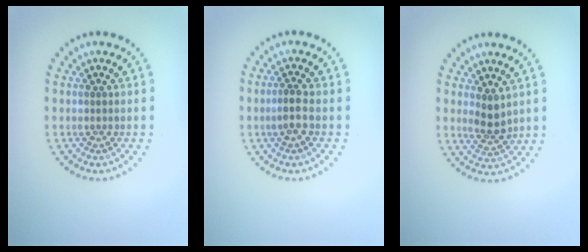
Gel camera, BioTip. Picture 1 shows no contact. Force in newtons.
{"total": 2.0, "press": 1.8, "slide": 0.8}
{"total": 2.1, "press": 1.9, "slide": 0.7}